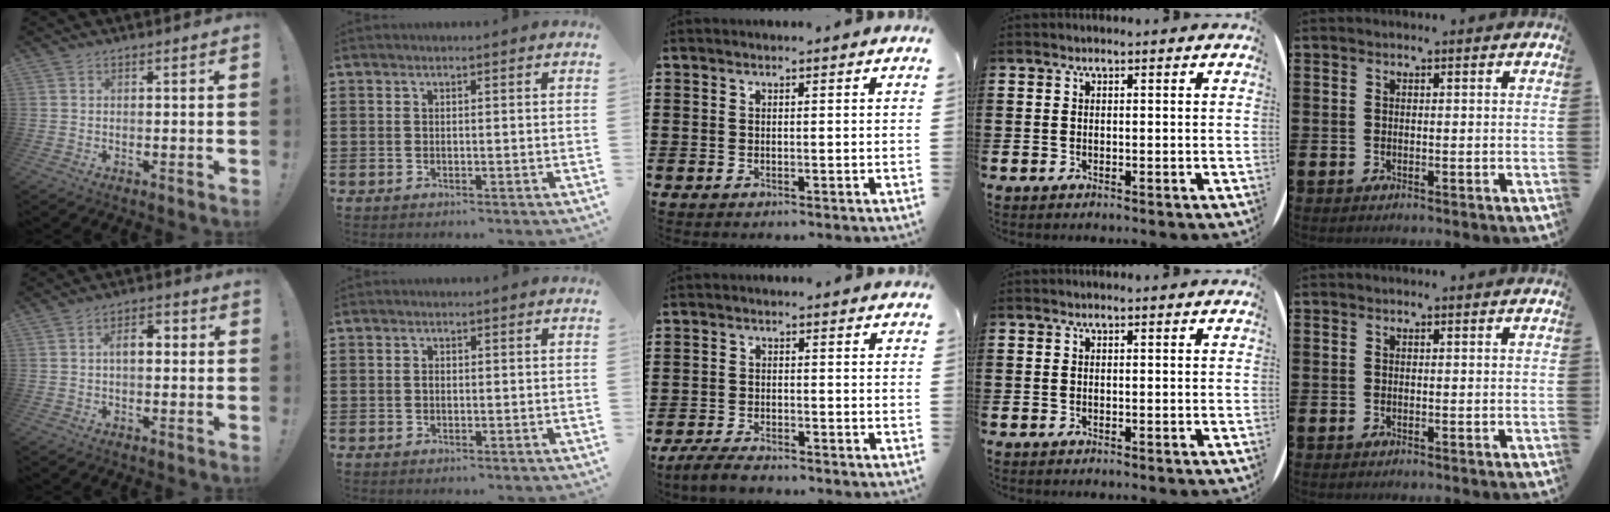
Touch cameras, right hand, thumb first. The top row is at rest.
{"thumb": {"total": 5.7, "force": [0.3, 3.2, 4.7], "torque": [-0.074, 0.012, 0.001]}, "index": {"total": 0.8, "force": [-0.1, 0.5, 0.5], "torque": [-0.013, 0.001, -0.002]}, "middle": {"total": 3.4, "force": [-3.0, 0.8, 1.2], "torque": [-0.036, 0.002, -0.065]}}